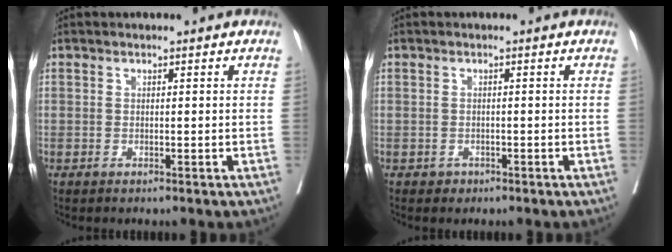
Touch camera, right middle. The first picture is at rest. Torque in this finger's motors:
{"motor_torque": [0.11, -0.08, 0.03, -0.01]}